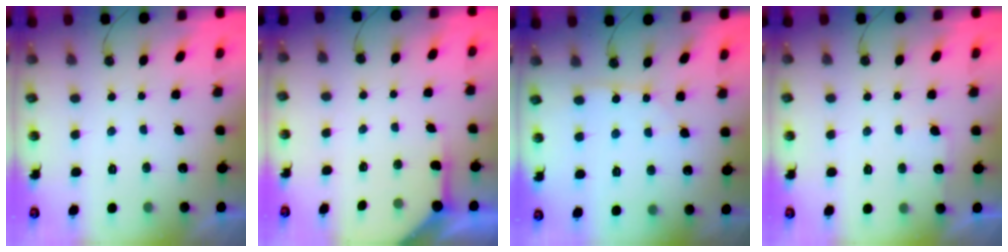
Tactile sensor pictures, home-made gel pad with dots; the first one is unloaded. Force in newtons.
{"total": 4.2, "press": 4.2, "slide": 0.4}
{"total": 3.2, "press": 3.1, "slide": 0.4}
{"total": 4.6, "press": 4.5, "slide": 0.6}